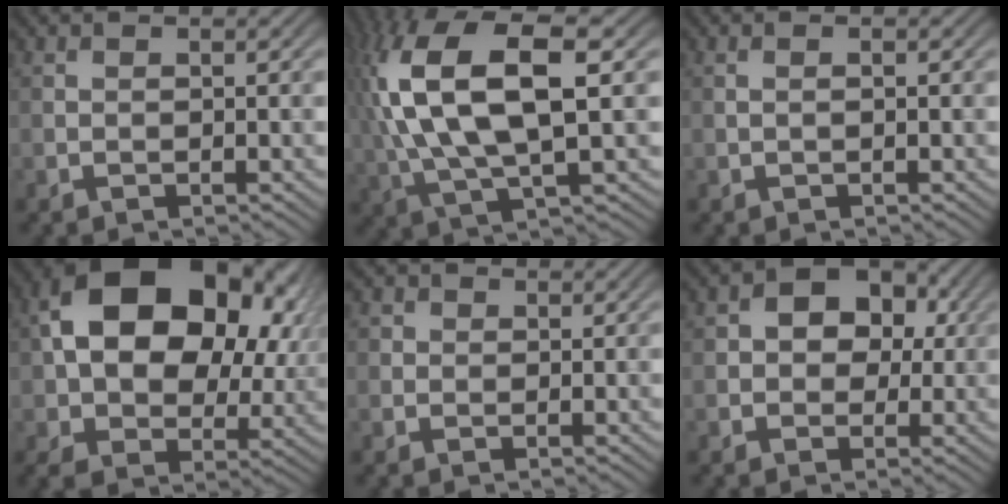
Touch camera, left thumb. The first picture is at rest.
{"total": 15.0, "force": [3.1, 6.0, 13.4], "torque": [-0.305, 0.014, 0.059]}
{"total": 0.6, "force": [0.0, 0.0, 0.6], "torque": [-0.010, 0.001, -0.001]}
{"total": 19.4, "force": [4.8, 13.0, 13.6], "torque": [-0.240, -0.004, 0.104]}
{"total": 1.5, "force": [0.5, 1.4, 0.4], "torque": [-0.006, -0.001, 0.003]}
{"total": 7.1, "force": [1.3, 5.6, 4.2], "torque": [-0.057, 0.017, -0.002]}